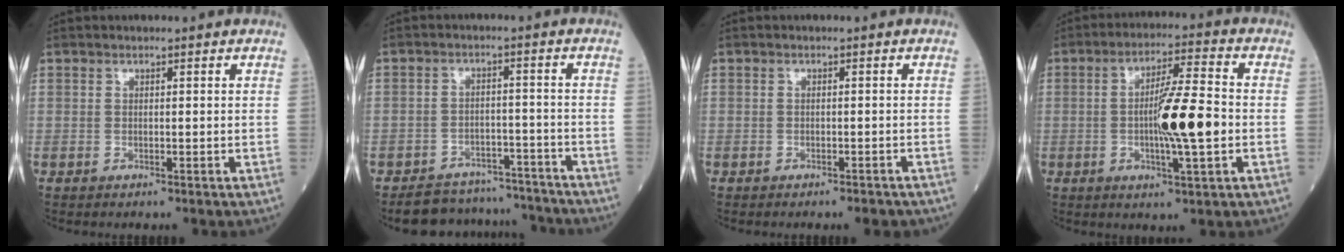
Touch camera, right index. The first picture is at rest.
{"total": 9.2, "force": [-8.6, 3.3, -0.3], "torque": [0.022, 0.027, -0.117]}
{"total": 2.0, "force": [-1.6, 0.9, 0.6], "torque": [-0.003, 0.001, -0.017]}
{"total": 11.0, "force": [-1.2, 0.9, 10.9], "torque": [-0.182, 0.003, -0.025]}